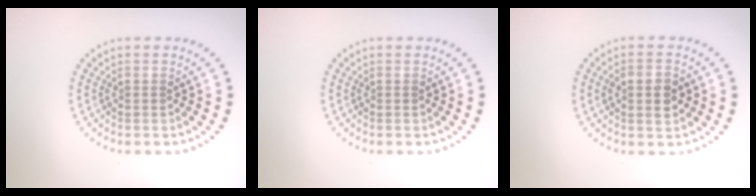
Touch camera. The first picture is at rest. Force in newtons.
{"total": 0.0}
{"total": 2.5, "press": 2.5, "slide": 0.3}